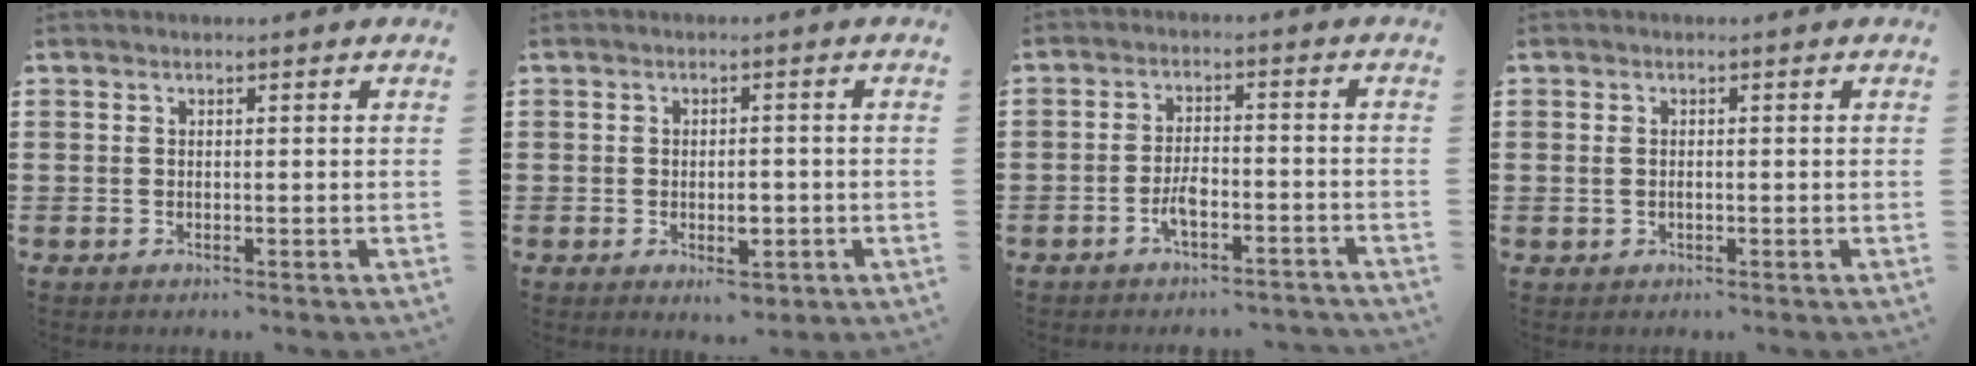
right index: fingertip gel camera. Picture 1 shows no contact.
{"total": 3.6, "force": [-1.2, 1.8, 2.9], "torque": [-0.047, 0.005, -0.020]}
{"total": 4.1, "force": [-2.8, 1.2, 2.7], "torque": [-0.062, 0.004, -0.056]}
{"total": 1.2, "force": [-0.1, 0.5, 1.0], "torque": [-0.021, 0.003, -0.003]}